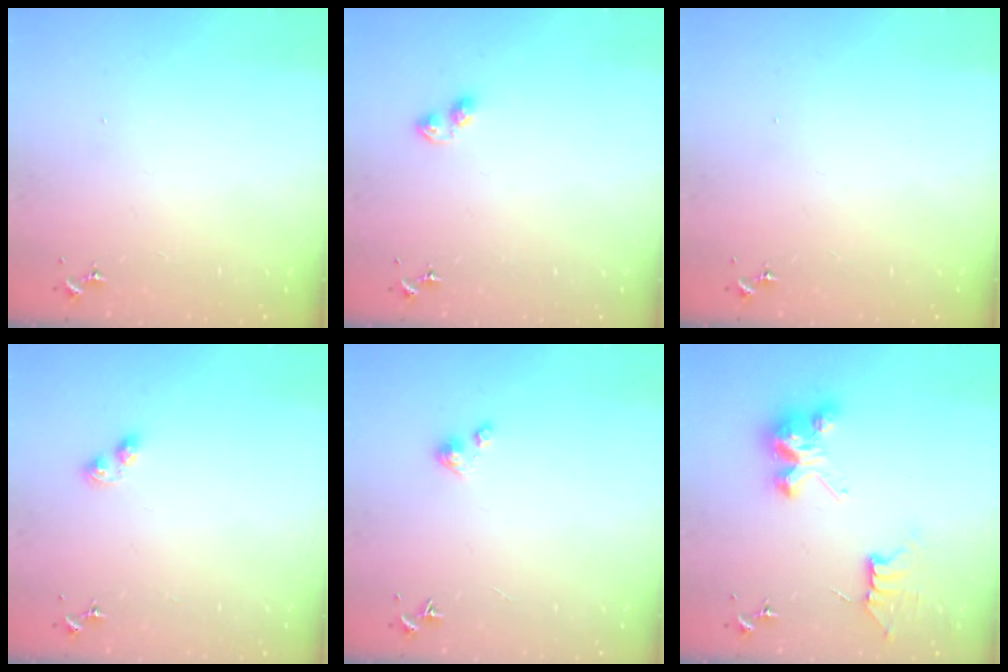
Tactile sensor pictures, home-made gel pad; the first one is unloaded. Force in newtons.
{"total": 3.8, "press": 3.7, "slide": 0.4}
{"total": 0.0}
{"total": 4.1, "press": 4.1, "slide": 0.5}
{"total": 3.1, "press": 3.1, "slide": 0.3}
{"total": 9.5, "press": 9.5, "slide": 0.7}